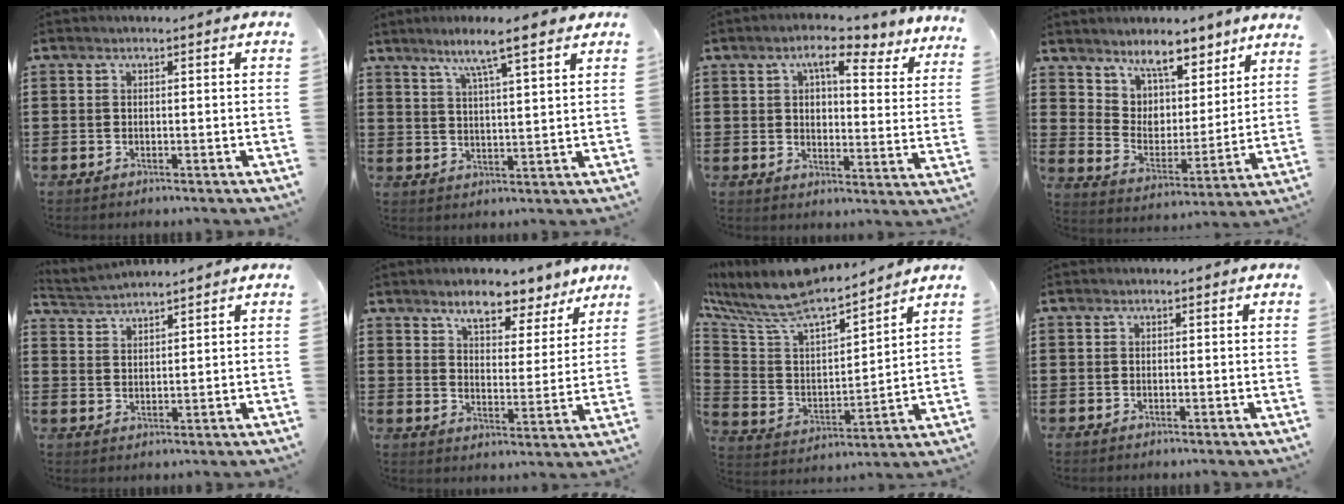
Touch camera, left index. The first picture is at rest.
{"total": 6.7, "force": [5.1, 0.0, 4.4], "torque": [-0.092, -0.014, 0.083]}
{"total": 6.9, "force": [5.0, 1.9, 4.4], "torque": [-0.074, -0.024, 0.075]}
{"total": 6.6, "force": [6.0, 2.8, 0.2], "torque": [-0.039, -0.050, 0.109]}
{"total": 2.4, "force": [2.4, -0.1, -0.2], "torque": [-0.005, -0.005, 0.044]}
{"total": 6.5, "force": [5.8, 1.7, 2.5], "torque": [-0.047, -0.027, 0.097]}
{"total": 8.0, "force": [7.5, 1.4, 2.6], "torque": [-0.091, -0.062, 0.123]}
{"total": 0.0}